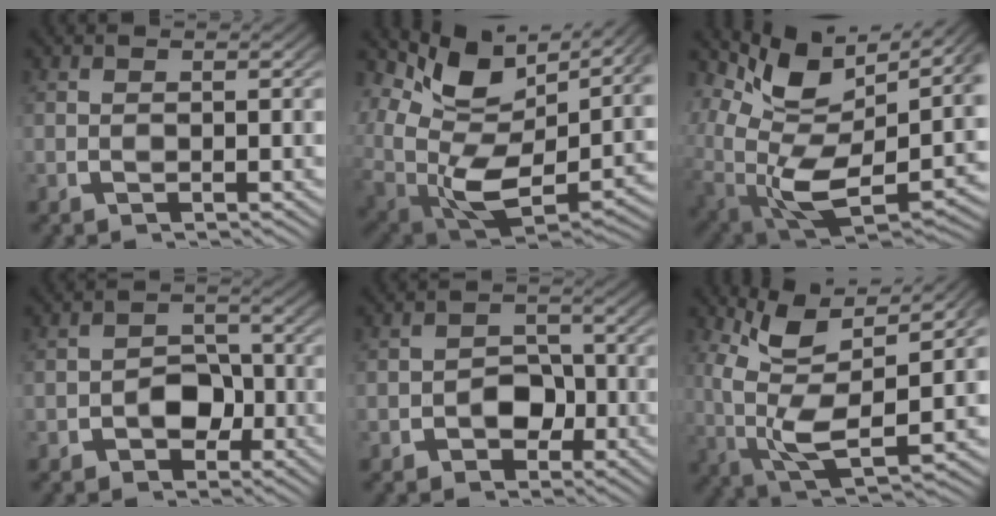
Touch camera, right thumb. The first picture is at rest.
{"total": 15.6, "force": [0.3, 10.4, 11.7], "torque": [-0.255, -0.066, 0.035]}
{"total": 17.1, "force": [-0.7, 11.5, 12.6], "torque": [-0.266, -0.077, 0.026]}
{"total": 3.6, "force": [-1.4, 2.8, 1.8], "torque": [-0.023, -0.016, -0.016]}
{"total": 3.3, "force": [-1.4, 2.6, 1.5], "torque": [-0.018, -0.016, -0.017]}
{"total": 10.1, "force": [1.2, 5.5, 8.3], "torque": [-0.178, -0.048, 0.045]}